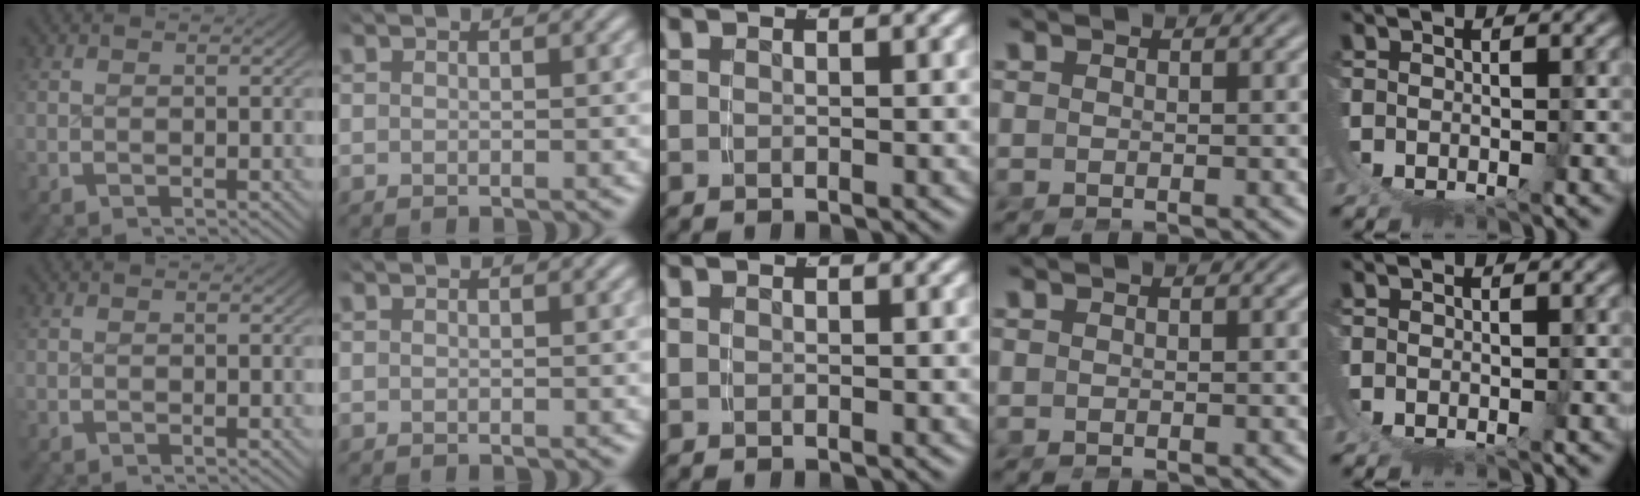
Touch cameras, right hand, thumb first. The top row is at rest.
{}